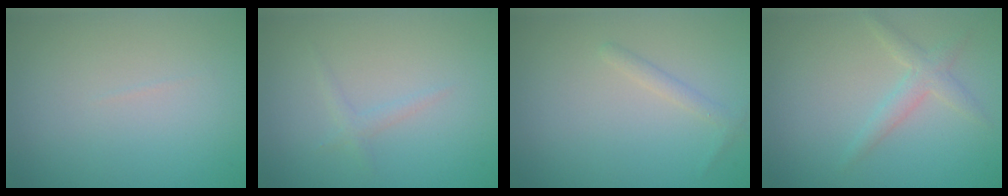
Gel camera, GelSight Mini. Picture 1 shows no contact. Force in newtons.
{"total": 0.9, "press": 0.9, "slide": 0.1}
{"total": 1.1, "press": 1.1, "slide": 0.1}
{"total": 1.9, "press": 1.9, "slide": 0.1}